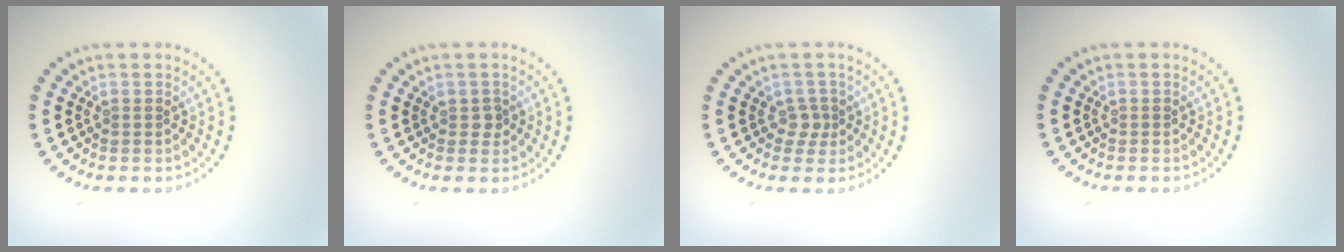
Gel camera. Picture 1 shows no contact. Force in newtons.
{"total": 0.9, "press": 0.9, "slide": 0.2}
{"total": 1.4, "press": 1.1, "slide": 0.9}
{"total": 0.0}